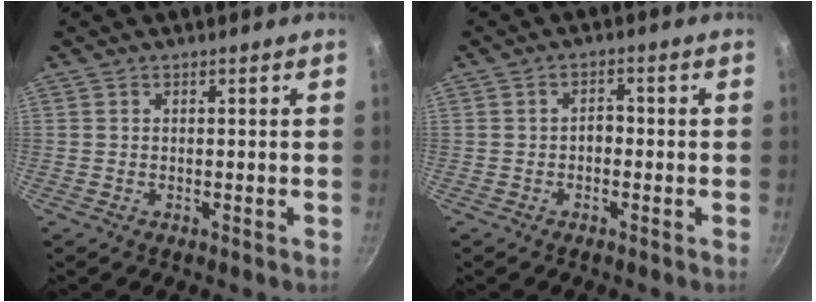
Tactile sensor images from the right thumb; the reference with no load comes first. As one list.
[{"total": 2.2, "force": [-0.6, 1.5, 1.5], "torque": [-0.010, 0.013, -0.012]}]